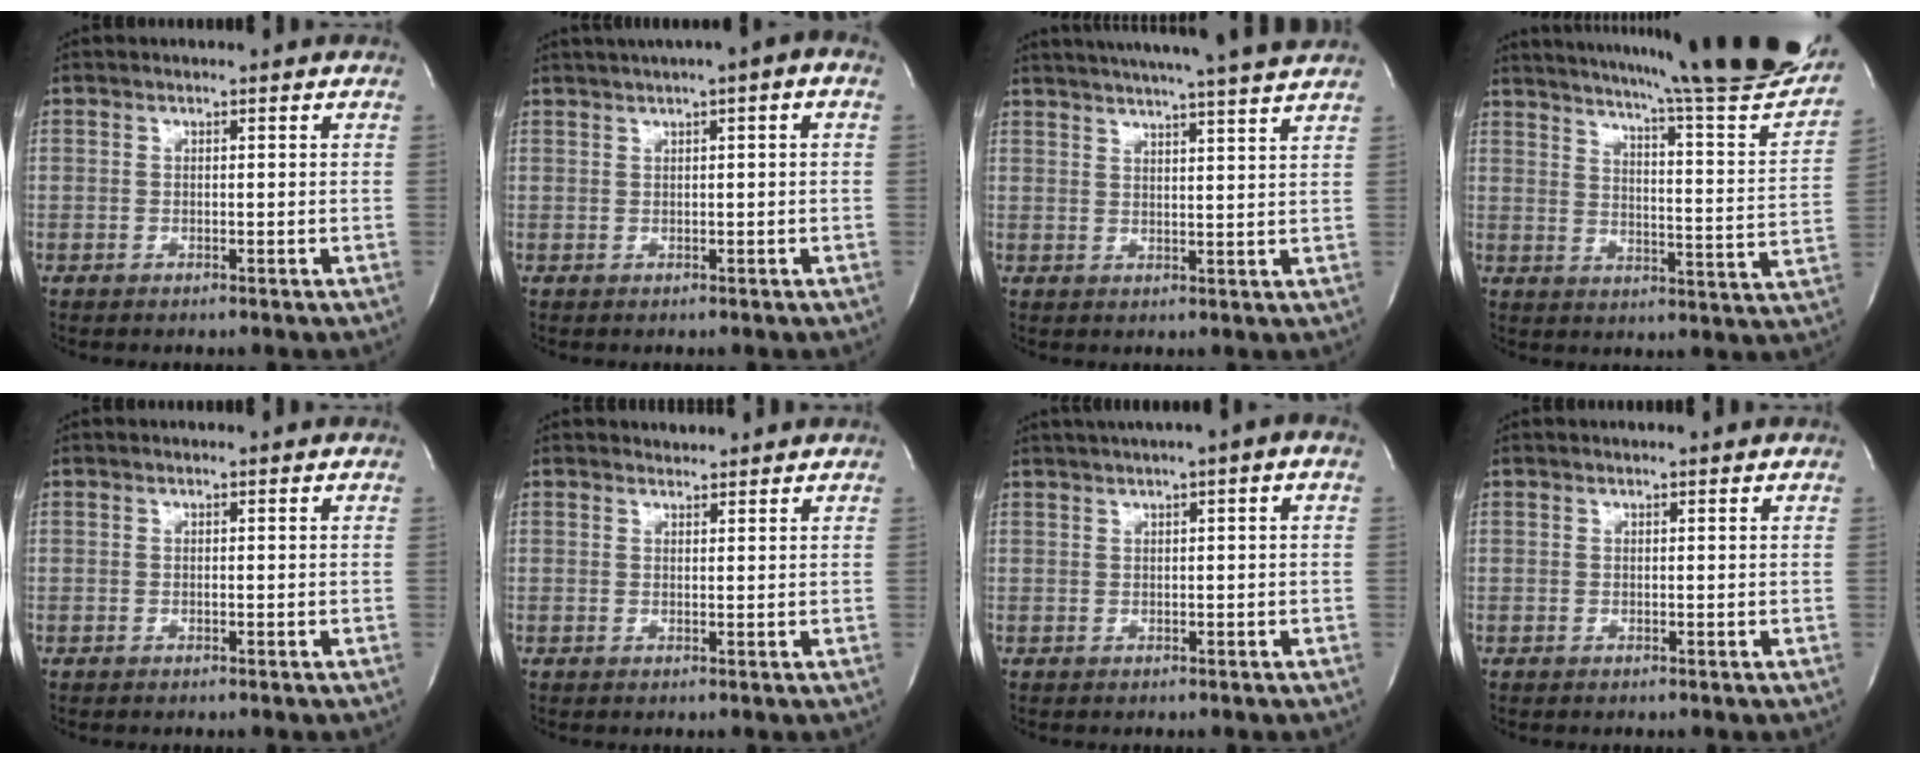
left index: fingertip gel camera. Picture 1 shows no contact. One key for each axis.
{"total": 4.9, "fx": 2.4, "fy": 0.2, "fz": 4.3, "tx": -0.071, "ty": 0.022, "tz": 0.037}
{"total": 17.7, "fx": 15.8, "fy": -0.9, "fz": 7.8, "tx": -0.133, "ty": -0.009, "tz": 0.207}
{"total": 28.2, "fx": 24.8, "fy": 0.7, "fz": 13.4, "tx": -0.206, "ty": -0.093, "tz": 0.307}
{"total": 0.0}
{"total": 1.7, "fx": 1.7, "fy": 0.2, "fz": -0.3, "tx": -0.008, "ty": 0.006, "tz": 0.028}
{"total": 4.5, "fx": 2.4, "fy": -0.1, "fz": 3.8, "tx": -0.066, "ty": 0.021, "tz": 0.039}
{"total": 1.4, "fx": 1.4, "fy": -0.1, "fz": 0.2, "tx": -0.009, "ty": 0.006, "tz": 0.019}